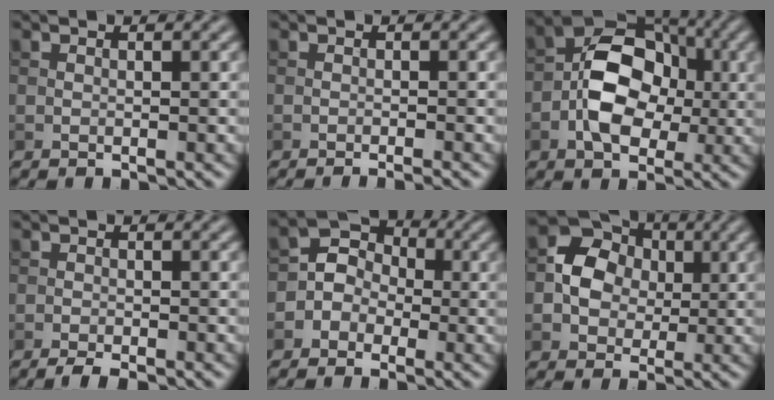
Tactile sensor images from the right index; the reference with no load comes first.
{"total": 1.9, "force": [-1.2, 0.3, 1.4], "torque": [-0.012, -0.001, -0.022]}
{"total": 7.9, "force": [-1.2, 5.3, 5.7], "torque": [-0.091, 0.010, -0.026]}
{"total": 1.9, "force": [-1.5, 0.5, 1.2], "torque": [-0.021, -0.002, -0.030]}
{"total": 4.7, "force": [-0.9, 4.3, 1.6], "torque": [-0.003, 0.023, -0.030]}
{"total": 7.2, "force": [0.7, 6.3, 3.3], "torque": [-0.047, 0.031, -0.006]}